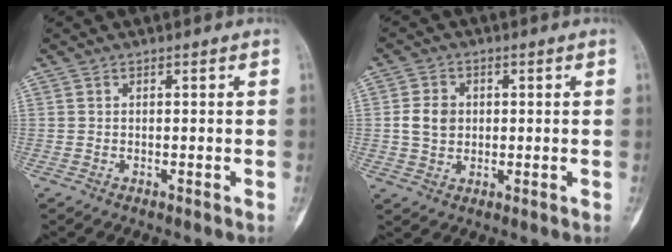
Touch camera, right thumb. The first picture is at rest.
{"total": 5.3, "force": [0.4, 4.3, 3.0], "torque": [-0.042, 0.003, 0.007]}